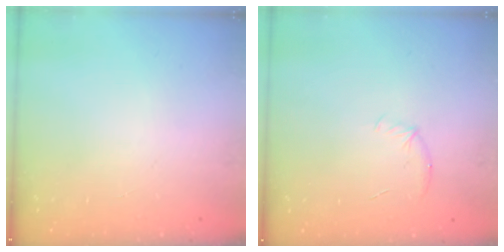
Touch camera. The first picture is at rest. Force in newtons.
{"total": 5.5, "press": 5.3, "slide": 1.4}